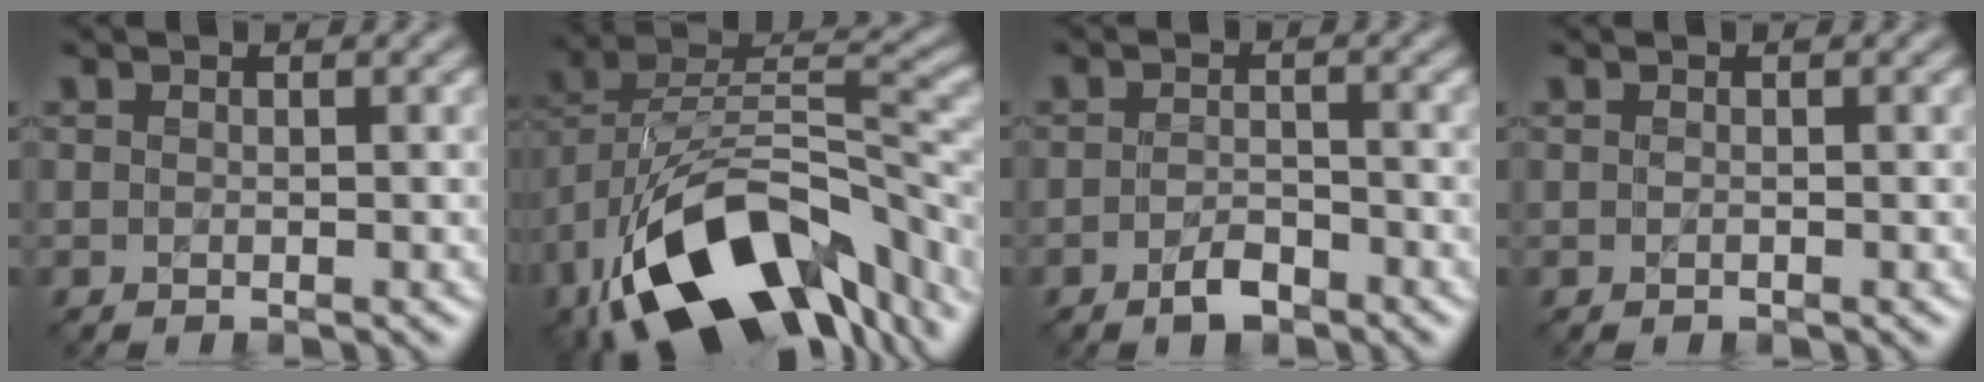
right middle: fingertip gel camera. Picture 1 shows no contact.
{"total": 15.7, "force": [-8.5, 8.2, 10.4], "torque": [-0.200, 0.005, -0.134]}
{"total": 2.3, "force": [-1.5, 0.9, 1.4], "torque": [-0.026, 0.003, -0.030]}
{"total": 0.0}